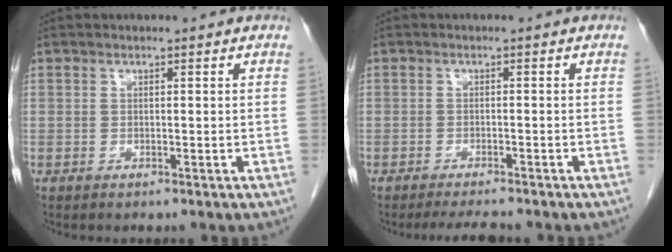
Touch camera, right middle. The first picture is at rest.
{"total": 4.1, "force": [-3.7, 0.3, 1.7], "torque": [-0.028, -0.012, -0.056]}